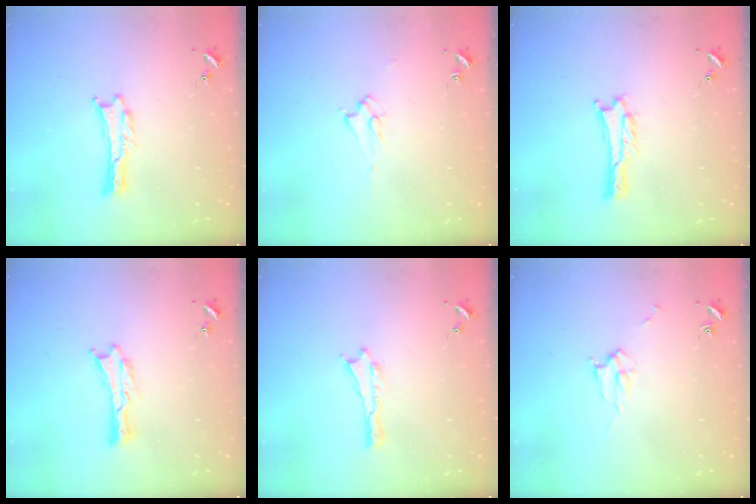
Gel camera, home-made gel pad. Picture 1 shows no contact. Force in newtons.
{"total": 1.9, "press": 1.9, "slide": 0.3}
{"total": 1.0, "press": 1.0, "slide": 0.1}
{"total": 0.0}
{"total": 0.0}
{"total": 2.3, "press": 2.3, "slide": 0.3}